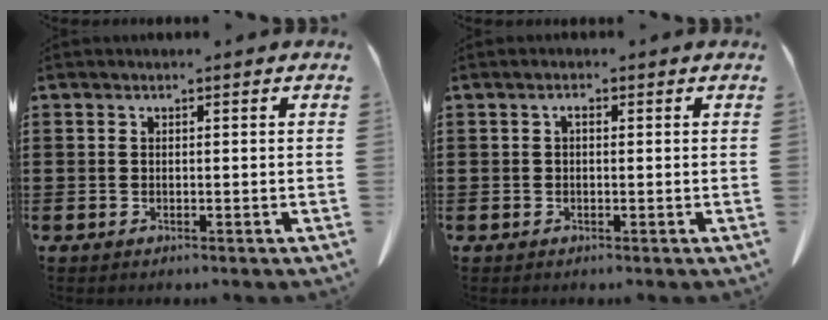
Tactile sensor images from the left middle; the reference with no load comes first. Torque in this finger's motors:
{"motor_torque": [0.62, 0.30, 0.05, 0.03]}